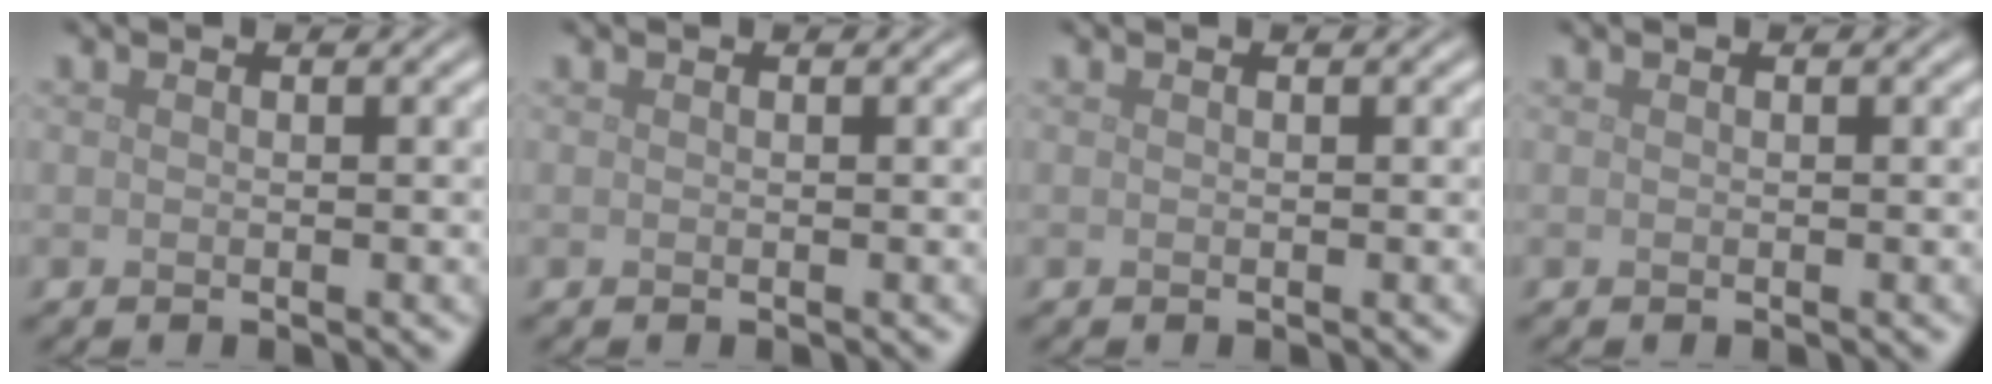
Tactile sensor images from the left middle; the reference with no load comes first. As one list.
[{"total": 0.0}, {"total": 0.0}, {"total": 0.0}]